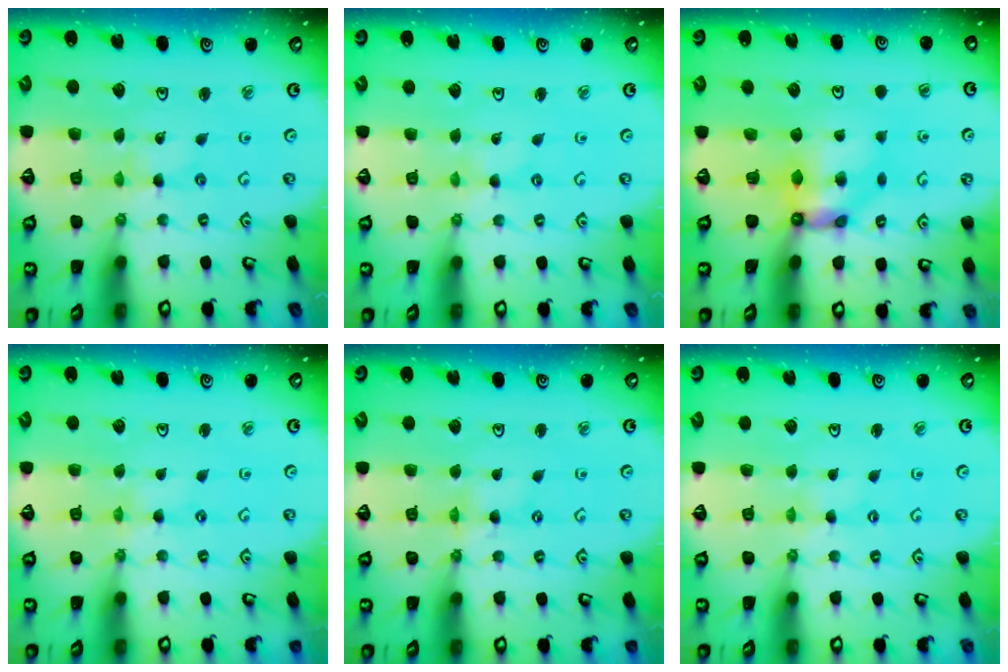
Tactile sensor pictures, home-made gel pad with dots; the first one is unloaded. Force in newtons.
{"total": 0.0}
{"total": 7.5, "press": 7.5, "slide": 0.5}
{"total": 0.0}
{"total": 0.0}
{"total": 0.6, "press": 0.5, "slide": 0.1}